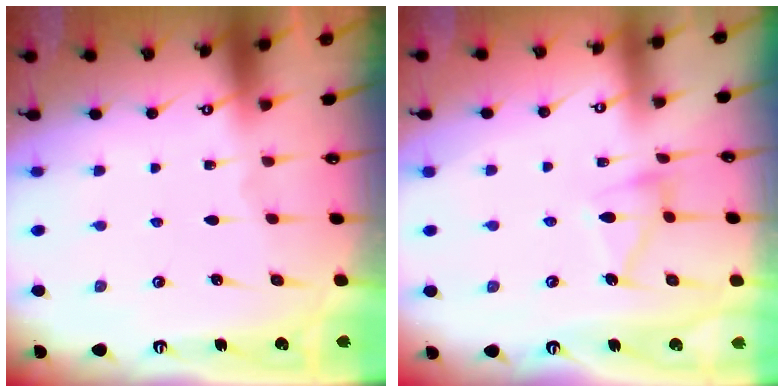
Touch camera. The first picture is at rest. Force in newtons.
{"total": 10.2, "press": 10.1, "slide": 0.6}